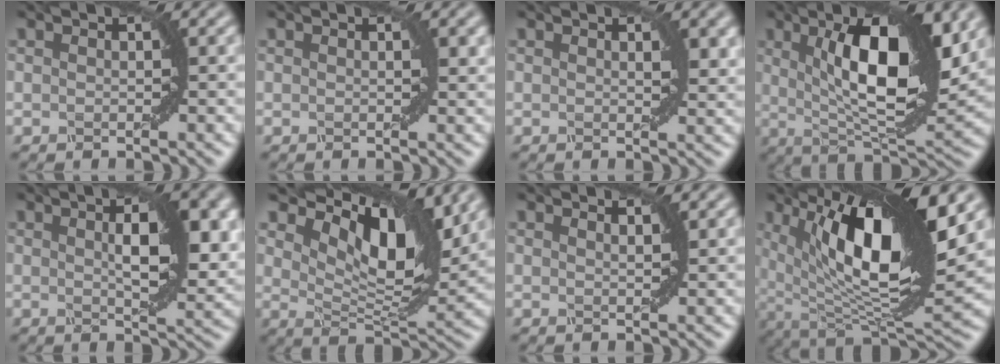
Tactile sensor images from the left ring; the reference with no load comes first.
{"total": 0.7, "force": [0.4, 0.2, 0.6], "torque": [-0.007, 0.000, 0.007]}
{"total": 1.7, "force": [0.9, 0.6, 1.3], "torque": [-0.014, -0.002, 0.017]}
{"total": 11.2, "force": [3.1, 3.6, 10.2], "torque": [-0.158, -0.006, 0.053]}
{"total": 6.9, "force": [1.5, 2.2, 6.3], "torque": [-0.084, 0.005, 0.026]}
{"total": 9.6, "force": [5.2, 4.1, 7.0], "torque": [-0.114, 0.002, 0.094]}
{"total": 1.2, "force": [1.0, 0.3, 0.5], "torque": [0.001, -0.003, 0.008]}
{"total": 14.0, "force": [4.3, 5.1, 12.3], "torque": [-0.208, 0.001, 0.076]}